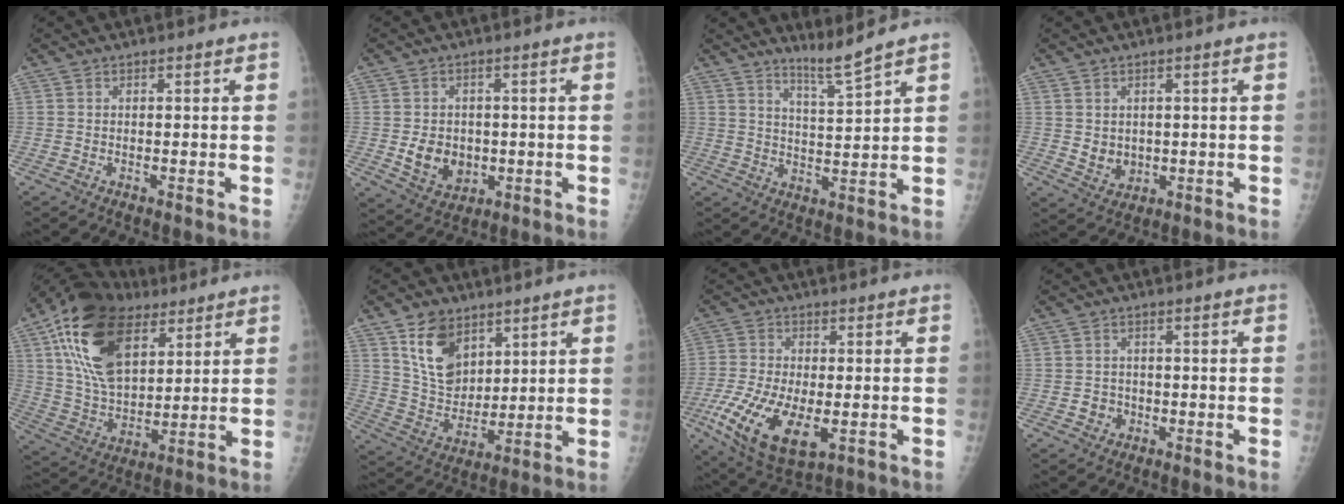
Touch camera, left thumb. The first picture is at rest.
{"total": 7.9, "force": [-0.8, 6.4, 4.6], "torque": [-0.041, -0.001, 0.002]}
{"total": 4.6, "force": [4.1, -1.2, 1.7], "torque": [-0.033, -0.049, 0.080]}
{"total": 4.4, "force": [0.3, 3.8, 2.3], "torque": [-0.014, -0.006, 0.021]}
{"total": 22.8, "force": [10.6, 12.9, 15.5], "torque": [-0.262, -0.022, 0.191]}
{"total": 12.0, "force": [6.4, 8.0, 6.2], "torque": [-0.075, -0.041, 0.131]}
{"total": 15.2, "force": [-4.6, 7.6, 12.4], "torque": [-0.248, -0.015, -0.072]}
{"total": 3.0, "force": [-0.8, 2.7, 0.9], "torque": [0.009, 0.008, -0.011]}